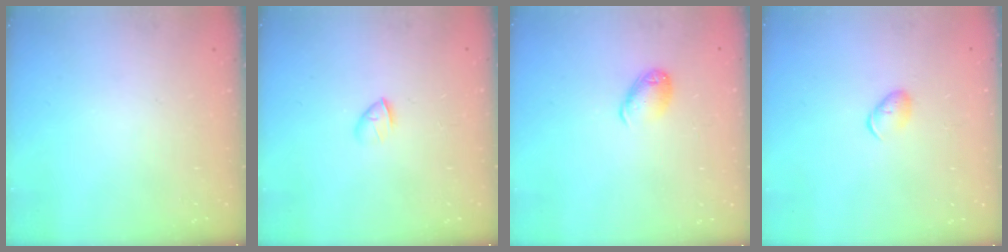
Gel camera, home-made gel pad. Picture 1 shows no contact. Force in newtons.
{"total": 2.6, "press": 2.5, "slide": 0.8}
{"total": 8.6, "press": 8.5, "slide": 1.3}
{"total": 5.3, "press": 5.2, "slide": 1.2}